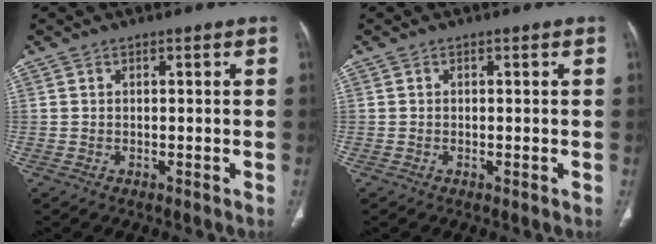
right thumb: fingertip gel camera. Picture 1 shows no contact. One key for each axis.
{"total": 0.0}